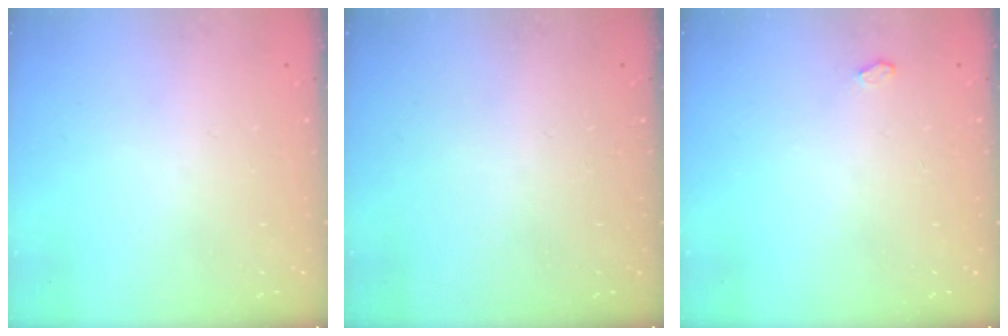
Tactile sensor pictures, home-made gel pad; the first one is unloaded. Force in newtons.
{"total": 0.0}
{"total": 3.5, "press": 2.9, "slide": 1.9}